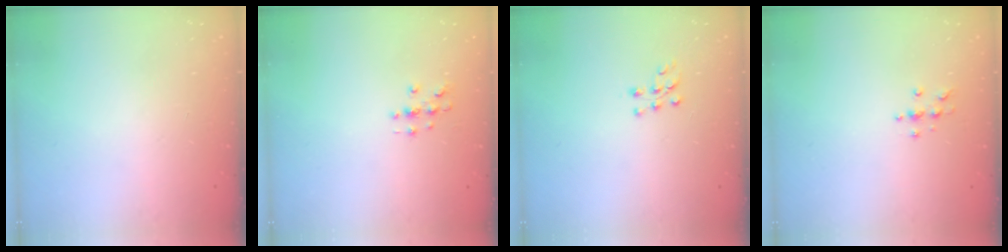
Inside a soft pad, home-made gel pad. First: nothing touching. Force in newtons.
{"total": 2.9, "press": 2.9, "slide": 0.3}
{"total": 6.9, "press": 6.8, "slide": 0.6}
{"total": 4.0, "press": 4.0, "slide": 0.5}